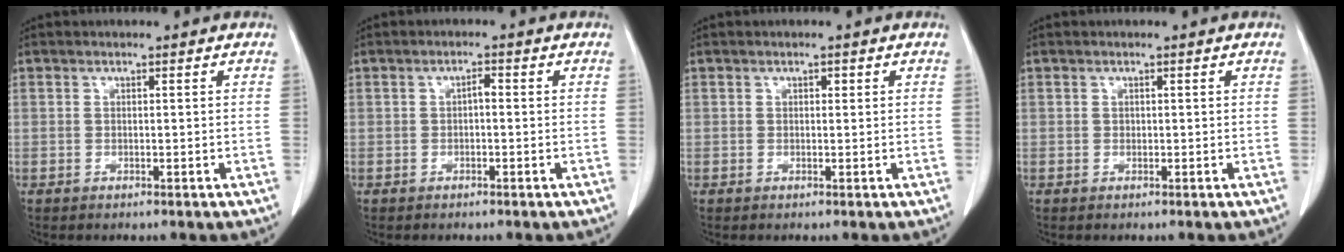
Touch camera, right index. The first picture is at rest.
{"total": 1.2, "force": [-0.1, 0.4, 1.1], "torque": [-0.018, 0.004, -0.002]}
{"total": 0.6, "force": [0.2, 0.3, 0.4], "torque": [-0.004, 0.001, 0.003]}
{"total": 0.0}